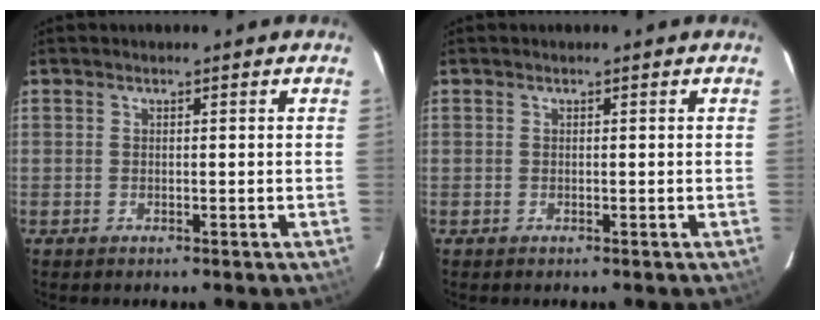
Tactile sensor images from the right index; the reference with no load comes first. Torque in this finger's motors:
{"motor_torque": [0.00, 0.00, 0.00, 0.00]}